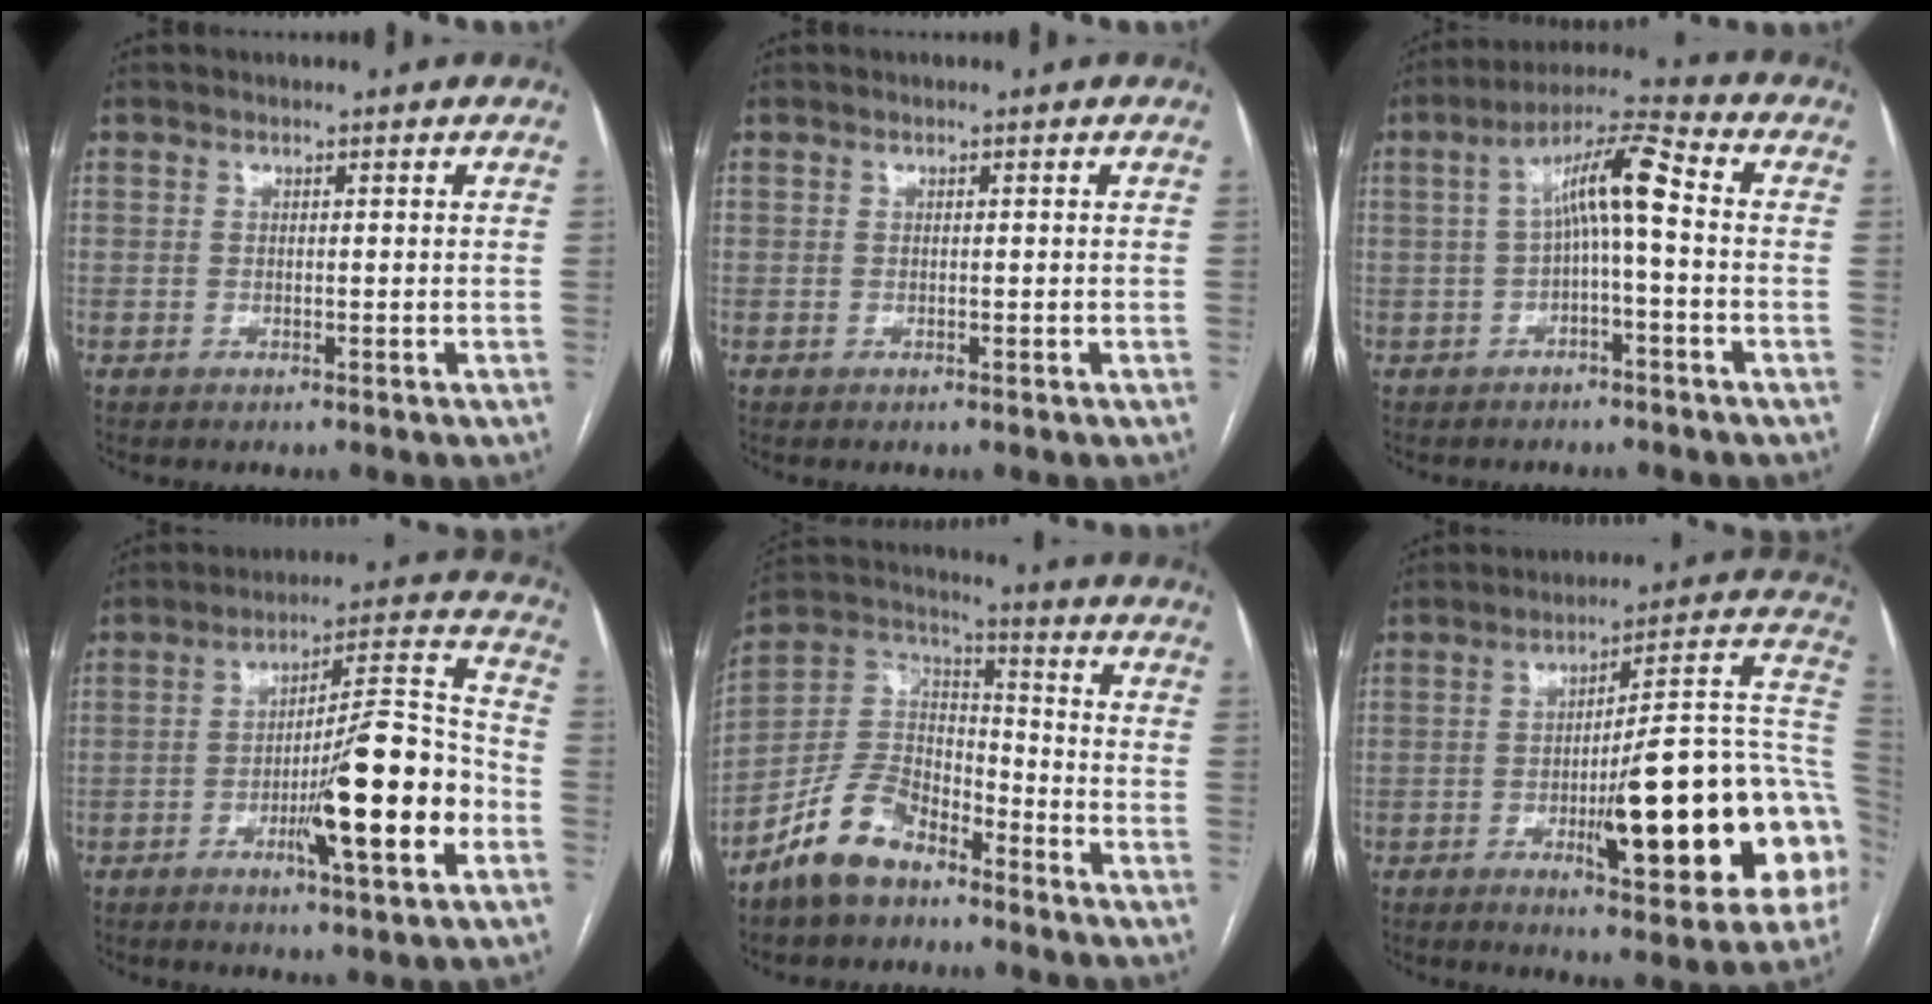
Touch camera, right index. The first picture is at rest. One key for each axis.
{"total": 0.0}
{"total": 8.5, "fx": 0.1, "fy": 1.1, "fz": 8.5, "tx": -0.149, "ty": 0.037, "tz": -0.001}
{"total": 16.0, "fx": -5.1, "fy": 1.4, "fz": 15.2, "tx": -0.234, "ty": 0.003, "tz": -0.077}
{"total": 11.6, "fx": -8.3, "fy": 5.8, "fz": 5.8, "tx": -0.127, "ty": 0.023, "tz": -0.164}
{"total": 23.7, "fx": -5.4, "fy": 3.9, "fz": 22.8, "tx": -0.246, "ty": 0.018, "tz": -0.069}